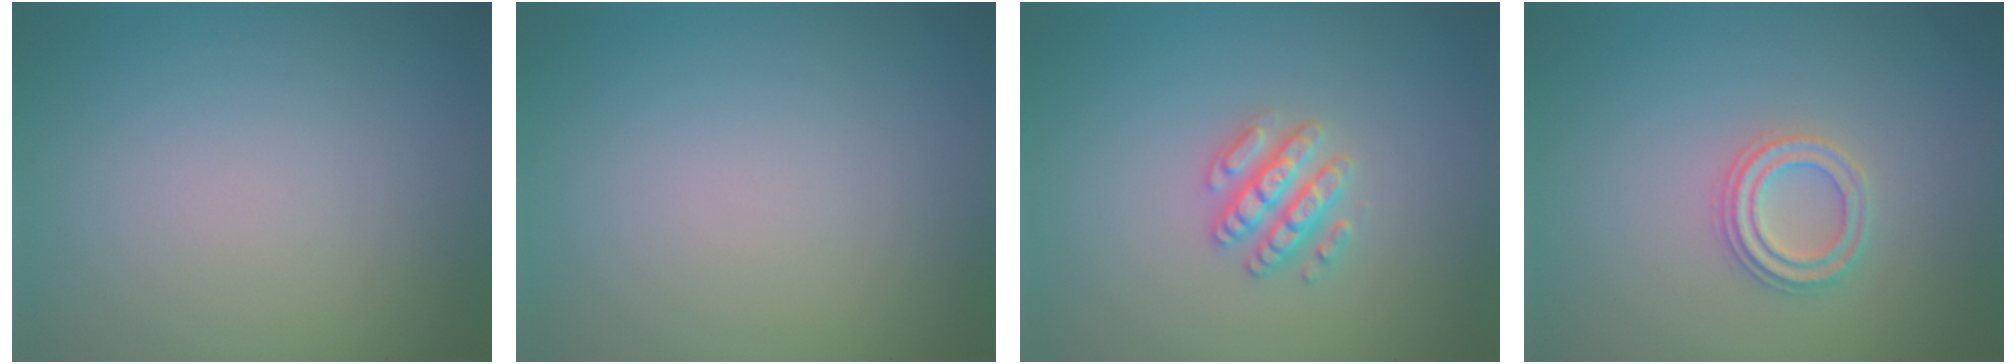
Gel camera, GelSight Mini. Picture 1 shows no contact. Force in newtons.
{"total": 0.0}
{"total": 2.8, "press": 2.7, "slide": 0.6}
{"total": 2.3, "press": 2.3, "slide": 0.3}